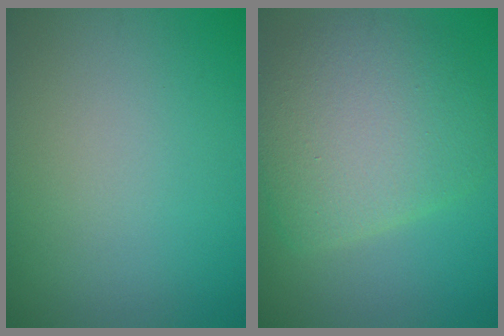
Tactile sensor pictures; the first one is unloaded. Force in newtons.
{"total": 7.2, "press": 7.2, "slide": 0.7}